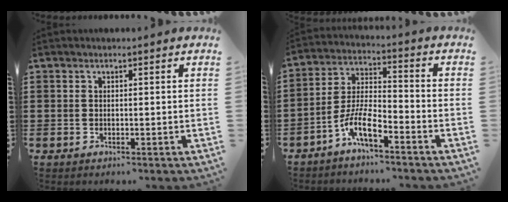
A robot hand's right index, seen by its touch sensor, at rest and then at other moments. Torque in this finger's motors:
{"motor_torque": [1.24, 0.90, 0.27, 0.15]}